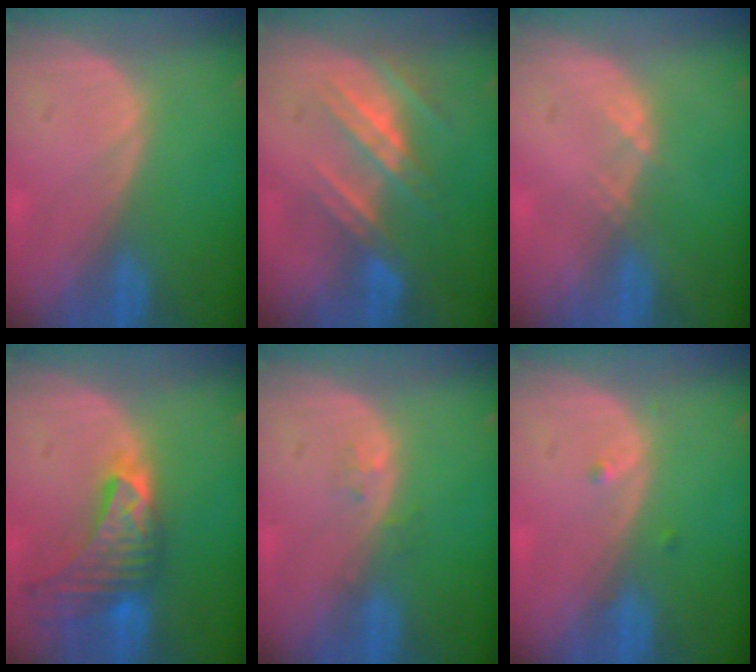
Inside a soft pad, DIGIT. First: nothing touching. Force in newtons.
{"total": 7.6, "press": 6.9, "slide": 3.3}
{"total": 1.3, "press": 1.1, "slide": 0.7}
{"total": 9.2, "press": 8.2, "slide": 4.2}
{"total": 1.2, "press": 1.2, "slide": 0.1}
{"total": 1.0, "press": 0.8, "slide": 0.6}